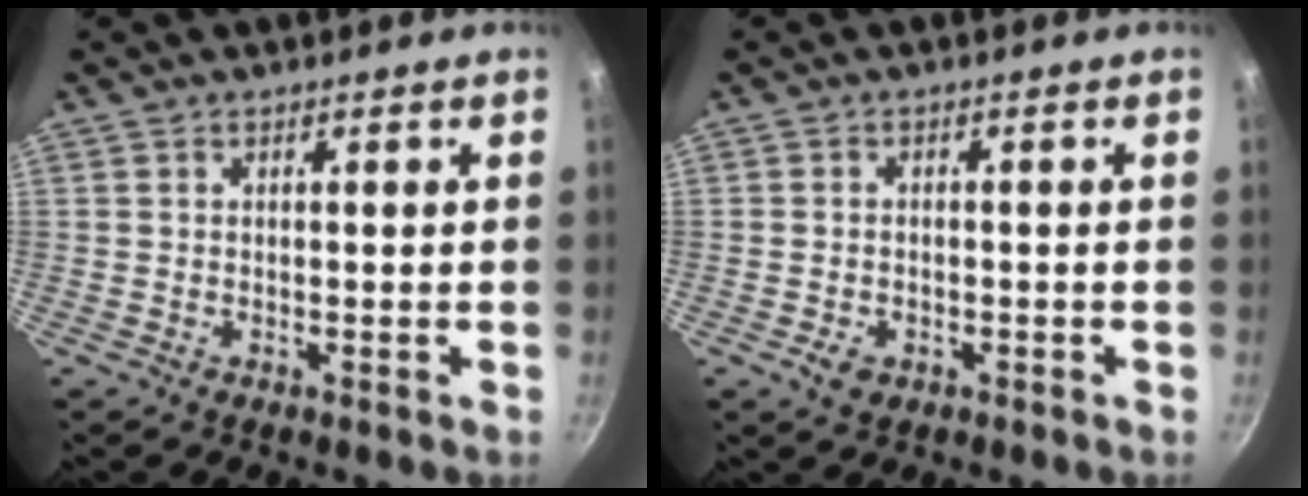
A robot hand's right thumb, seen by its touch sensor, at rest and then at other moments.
{"total": 3.1, "force": [-1.4, 2.2, 1.7], "torque": [-0.027, 0.008, -0.019]}